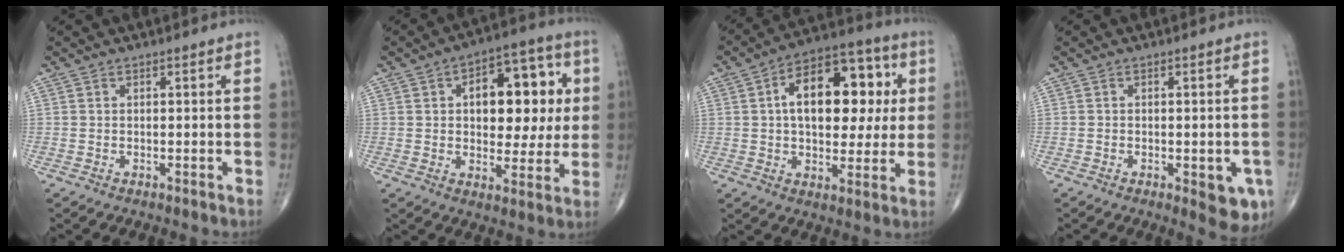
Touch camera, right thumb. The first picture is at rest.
{"total": 16.6, "force": [3.0, 9.5, 13.3], "torque": [-0.135, 0.015, 0.042]}
{"total": 18.8, "force": [3.4, 10.8, 15.0], "torque": [-0.187, 0.021, 0.047]}
{"total": 6.2, "force": [-2.1, 2.6, 5.3], "torque": [-0.041, -0.004, -0.019]}